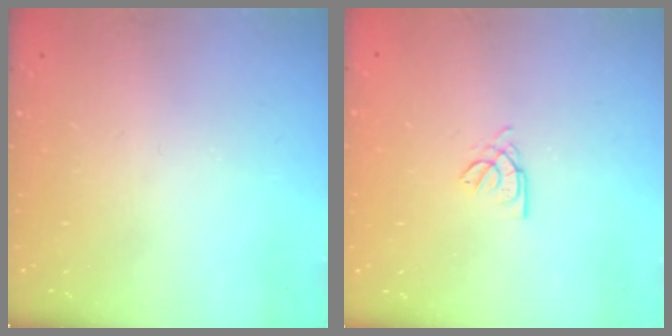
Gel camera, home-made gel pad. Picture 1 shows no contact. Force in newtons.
{"total": 2.2, "press": 2.2, "slide": 0.6}